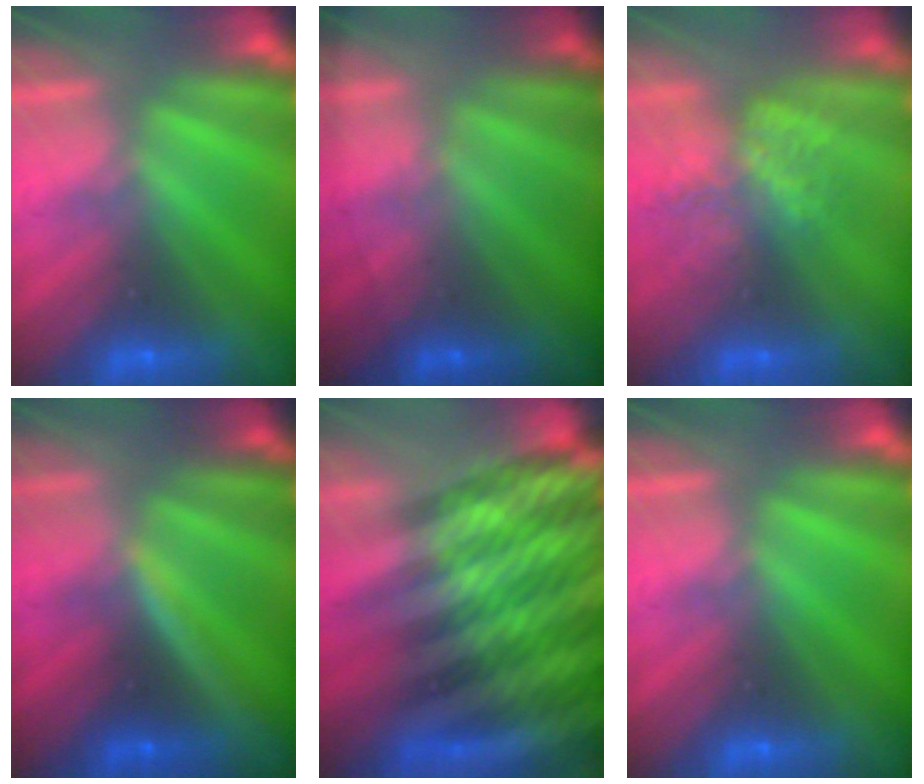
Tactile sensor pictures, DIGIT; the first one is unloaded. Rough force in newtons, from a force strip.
{"total": 1.8}
{"total": 6.9}
{"total": 3.4}
{"total": 6.4}
{"total": 0.0}